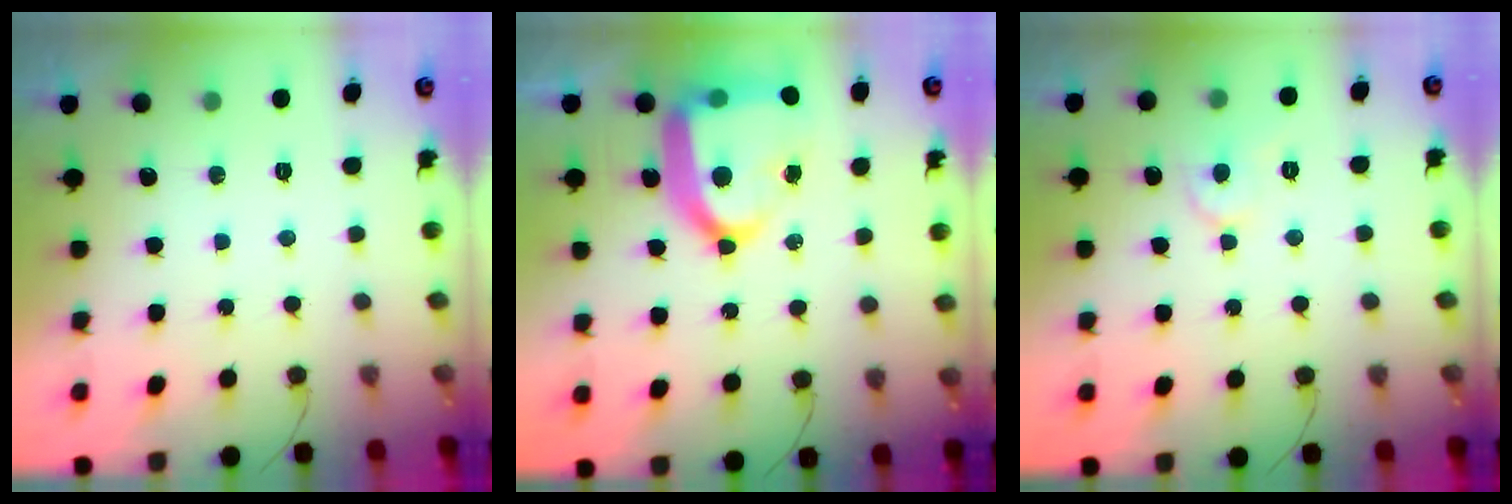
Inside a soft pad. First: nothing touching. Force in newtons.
{"total": 21.3, "press": 21.2, "slide": 2.1}
{"total": 5.5, "press": 5.4, "slide": 0.8}